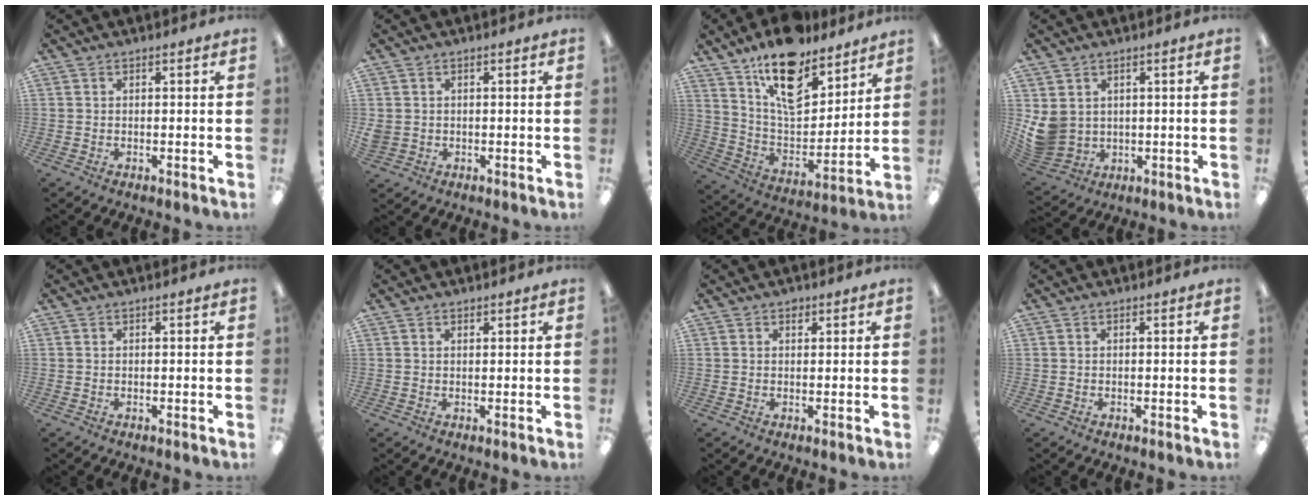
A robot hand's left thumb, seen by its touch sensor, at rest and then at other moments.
{"total": 2.0, "force": [0.2, 1.9, 0.6], "torque": [-0.012, 0.003, 0.002]}
{"total": 17.4, "force": [12.1, 8.4, 9.3], "torque": [-0.153, -0.078, 0.214]}
{"total": 7.0, "force": [1.8, 6.3, 2.6], "torque": [-0.073, -0.007, 0.039]}
{"total": 0.0}
{"total": 0.9, "force": [0.7, 0.4, 0.2], "torque": [-0.004, 0.001, 0.013]}
{"total": 1.3, "force": [0.8, 0.8, 0.6], "torque": [0.004, -0.004, 0.011]}
{"total": 0.0}